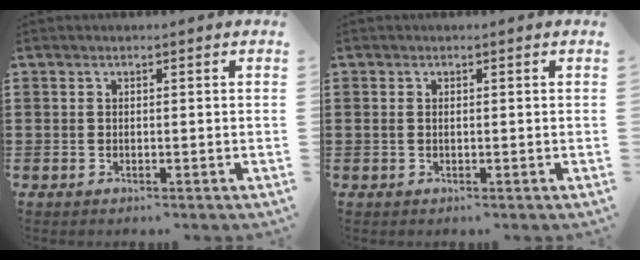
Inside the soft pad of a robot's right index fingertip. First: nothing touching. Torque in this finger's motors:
{"motor_torque": [-0.63, 1.13, -0.02, -0.01]}